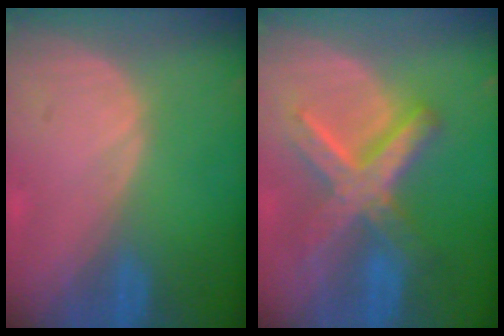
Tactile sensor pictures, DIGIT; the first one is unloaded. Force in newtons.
{"total": 8.9, "press": 8.9, "slide": 0.7}